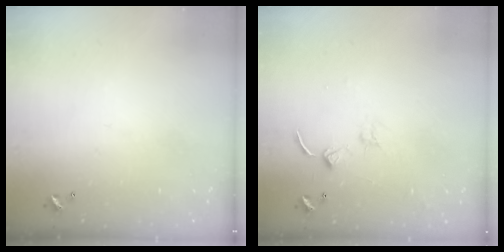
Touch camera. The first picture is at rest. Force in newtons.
{"total": 1.4, "press": 1.3, "slide": 0.3}